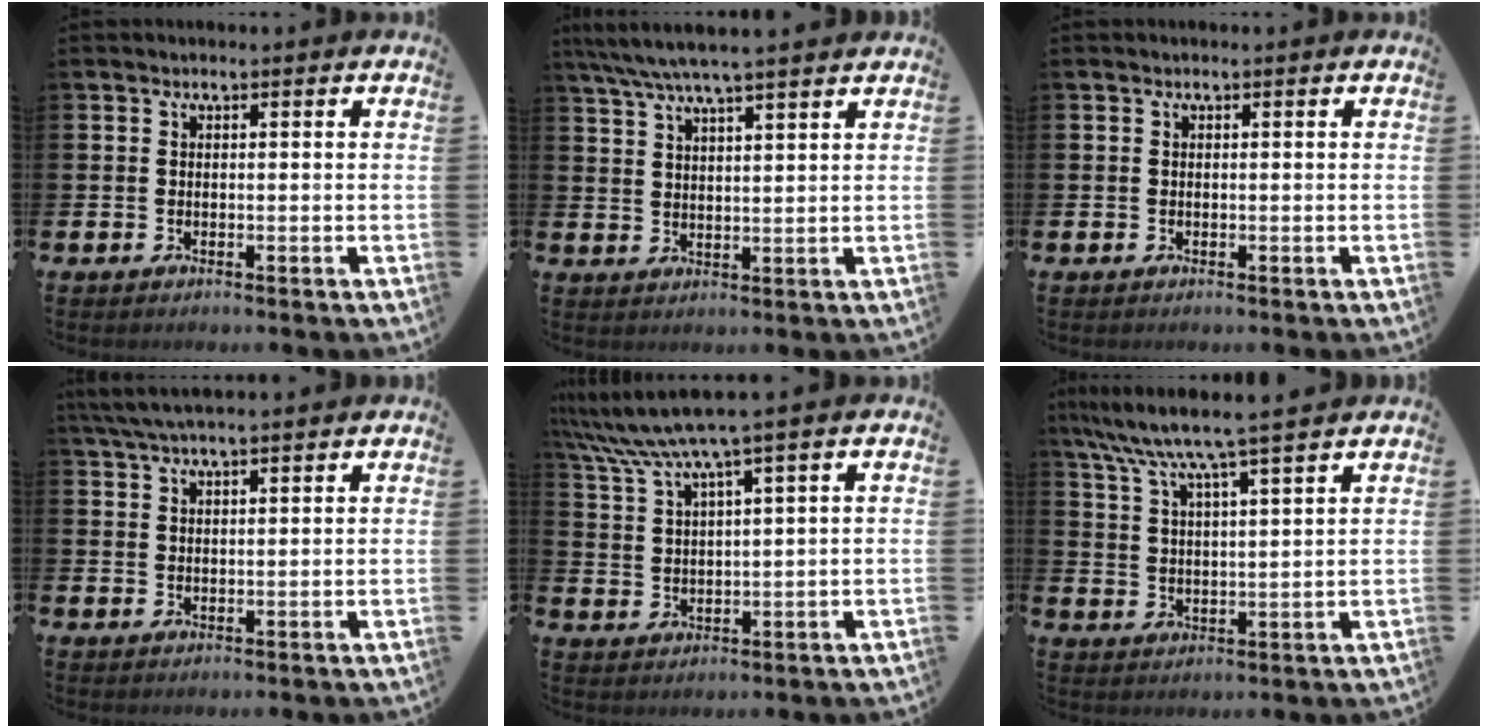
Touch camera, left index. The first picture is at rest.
{"total": 5.8, "force": [5.3, 0.1, 2.4], "torque": [-0.066, -0.014, 0.098]}
{"total": 0.0}
{"total": 4.5, "force": [4.0, 0.5, 2.0], "torque": [-0.045, -0.007, 0.073]}
{"total": 7.3, "force": [5.8, 0.3, 4.4], "torque": [-0.107, -0.013, 0.102]}
{"total": 7.5, "force": [6.7, -0.2, 3.3], "torque": [-0.091, -0.035, 0.116]}